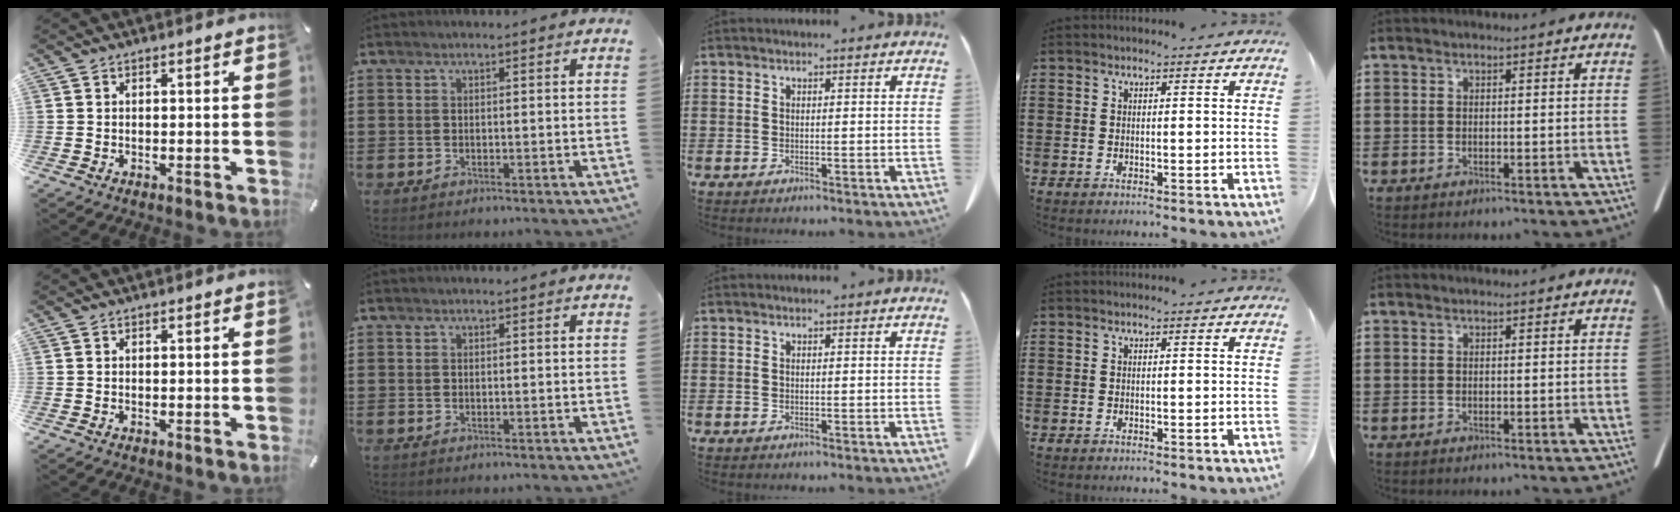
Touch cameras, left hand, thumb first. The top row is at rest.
{}